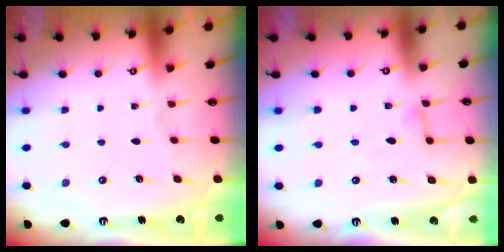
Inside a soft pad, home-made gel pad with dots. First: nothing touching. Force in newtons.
{"total": 3.7, "press": 3.7, "slide": 0.4}